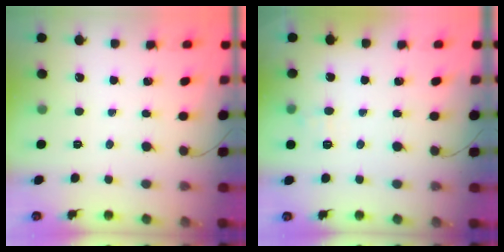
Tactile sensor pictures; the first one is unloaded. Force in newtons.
{"total": 6.1, "press": 5.8, "slide": 1.8}